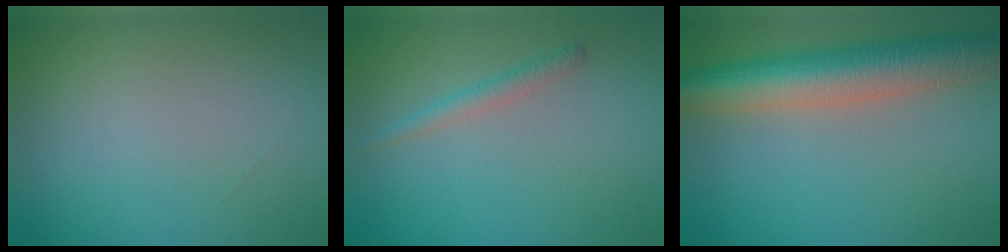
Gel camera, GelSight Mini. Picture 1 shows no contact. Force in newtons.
{"total": 1.5, "press": 1.5, "slide": 0.1}
{"total": 9.1, "press": 9.1, "slide": 0.5}